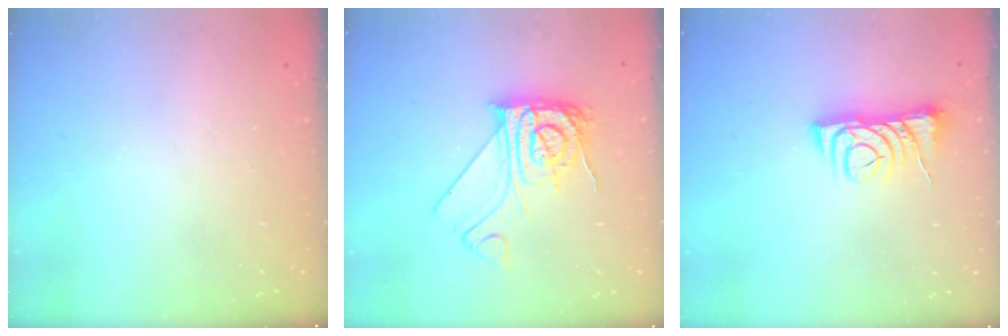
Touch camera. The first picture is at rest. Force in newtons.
{"total": 11.8, "press": 11.8, "slide": 1.2}
{"total": 9.8, "press": 9.7, "slide": 1.1}